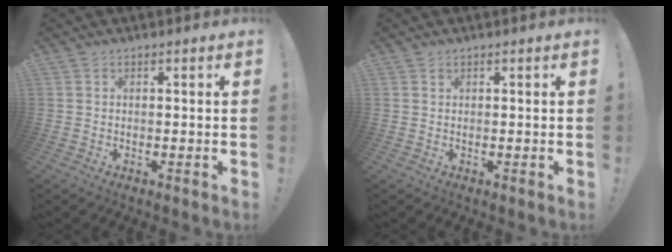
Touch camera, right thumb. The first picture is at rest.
{"total": 0.5, "force": [0.4, 0.3, 0.1], "torque": [0.002, -0.002, 0.008]}